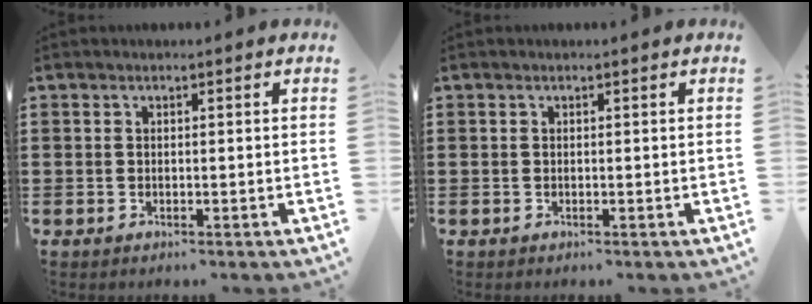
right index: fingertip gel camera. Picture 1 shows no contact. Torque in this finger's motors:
{"motor_torque": [0.61, 1.15, 0.00, 0.00]}